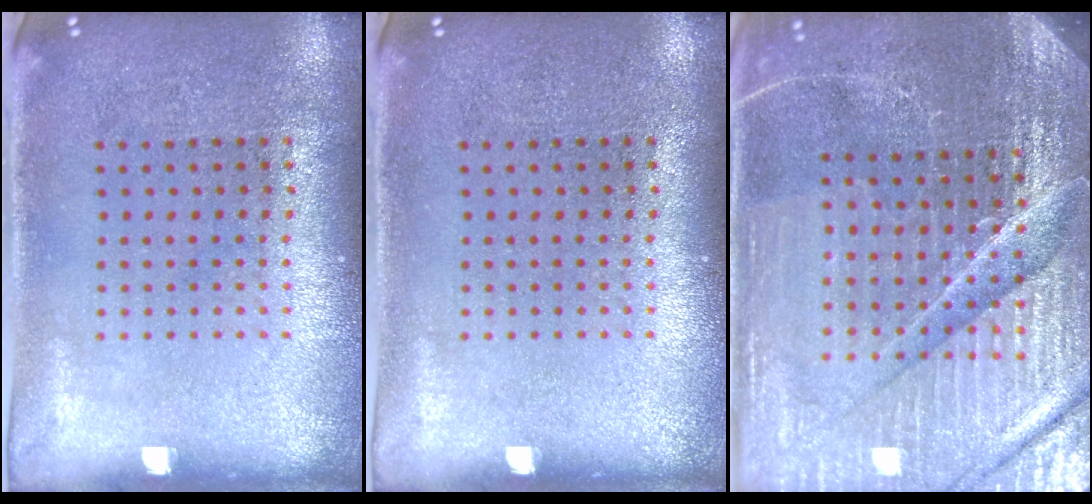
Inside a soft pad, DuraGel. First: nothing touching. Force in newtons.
{"total": 0.0}
{"total": 5.9, "press": 5.3, "slide": 2.5}